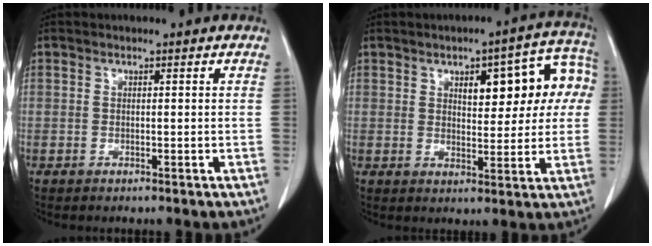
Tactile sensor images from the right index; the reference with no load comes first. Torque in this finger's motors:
{"motor_torque": [0.31, 0.10, 0.22, 0.05]}